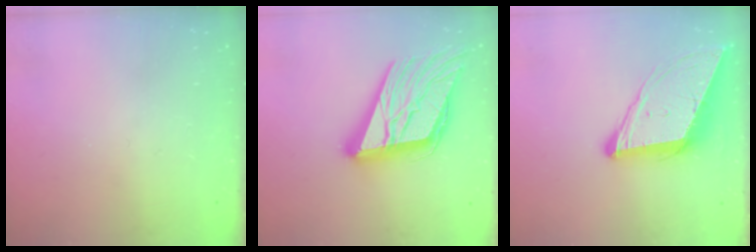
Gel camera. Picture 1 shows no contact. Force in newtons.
{"total": 27.8, "press": 27.3, "slide": 5.1}
{"total": 12.6, "press": 12.0, "slide": 3.9}